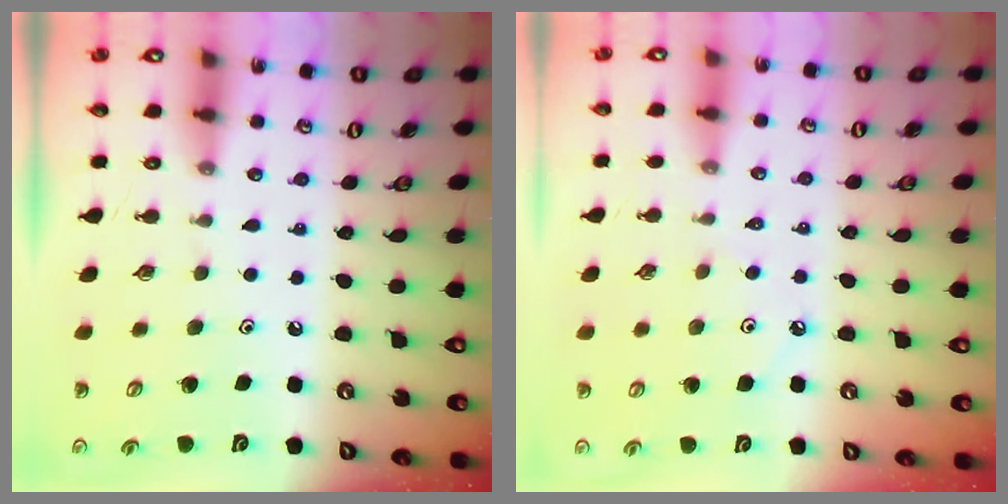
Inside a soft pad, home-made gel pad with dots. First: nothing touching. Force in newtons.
{"total": 3.8, "press": 3.8, "slide": 0.7}